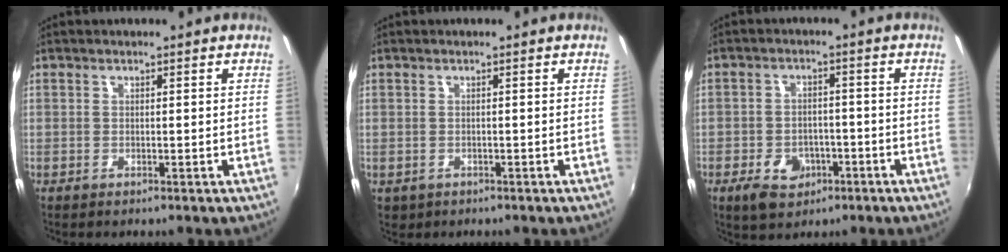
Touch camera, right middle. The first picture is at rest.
{"total": 1.8, "force": [-0.6, 1.6, 0.7], "torque": [-0.016, -0.005, -0.005]}
{"total": 7.6, "force": [-4.1, 5.2, 3.7], "torque": [-0.096, 0.005, -0.057]}